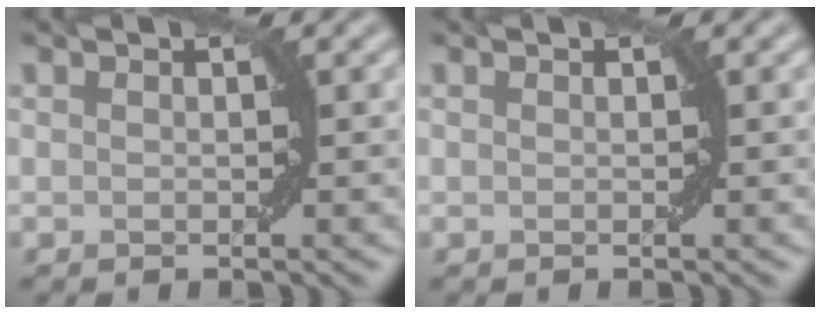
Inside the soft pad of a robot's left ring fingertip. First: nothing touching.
{"total": 0.0}